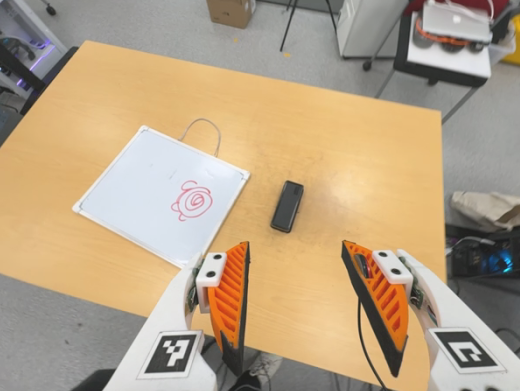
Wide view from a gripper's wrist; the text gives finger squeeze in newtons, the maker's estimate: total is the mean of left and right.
{"total": 0.0}